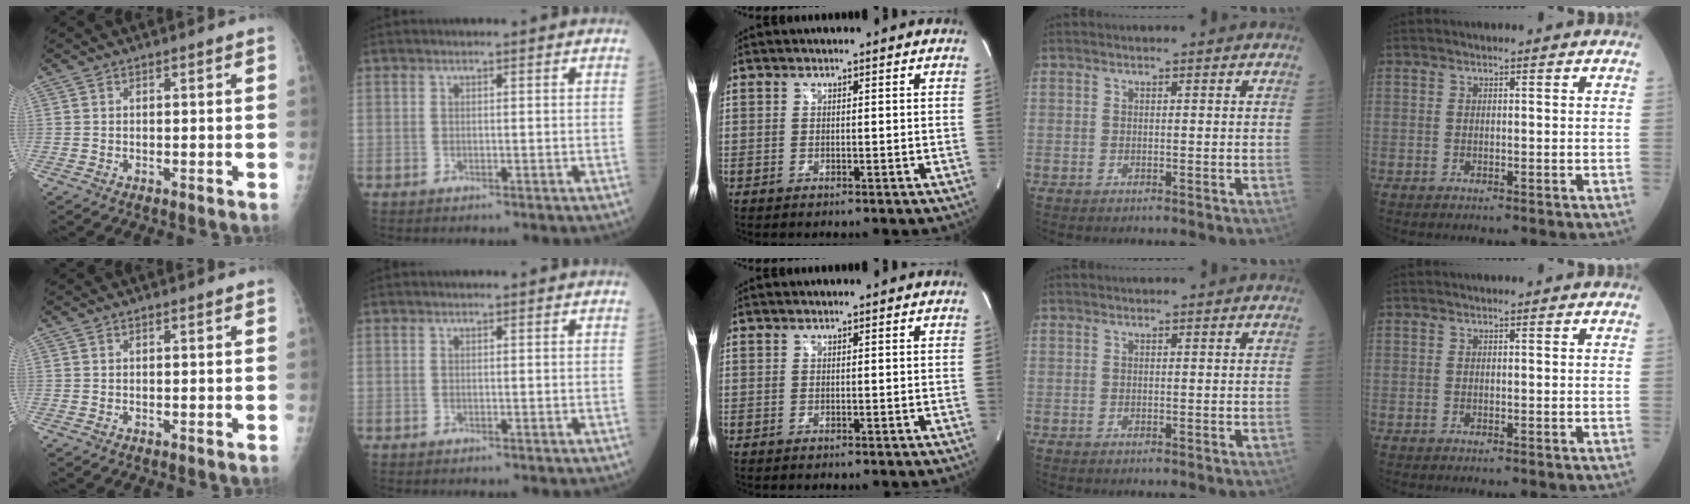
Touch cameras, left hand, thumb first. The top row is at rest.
{}